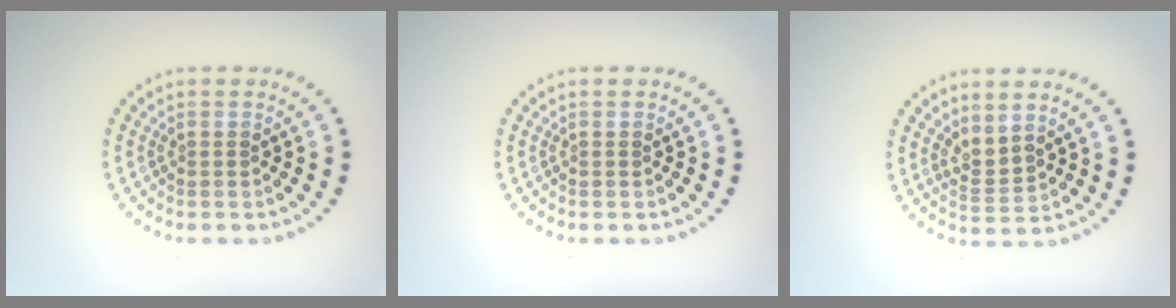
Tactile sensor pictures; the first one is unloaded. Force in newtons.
{"total": 0.0}
{"total": 2.1, "press": 1.4, "slide": 1.6}